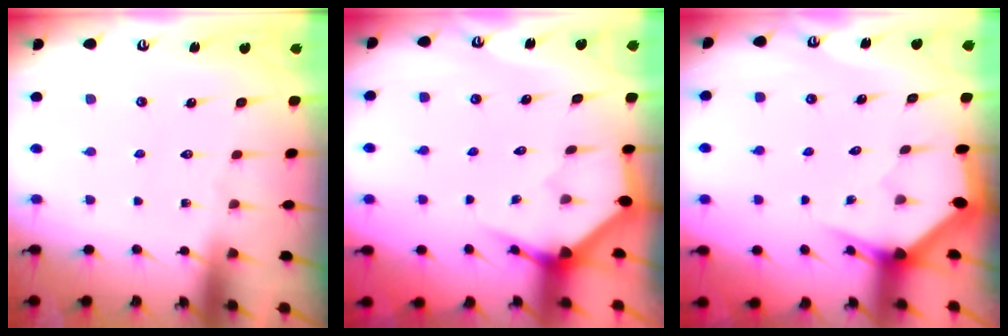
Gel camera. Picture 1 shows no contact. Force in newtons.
{"total": 3.6, "press": 3.6, "slide": 0.2}
{"total": 3.0, "press": 3.0, "slide": 0.0}